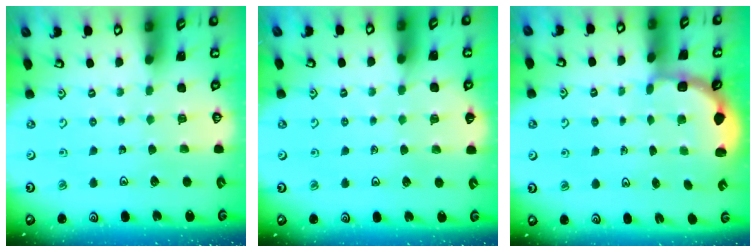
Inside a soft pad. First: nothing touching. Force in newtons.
{"total": 3.7, "press": 3.5, "slide": 1.1}
{"total": 2.9, "press": 2.5, "slide": 1.4}